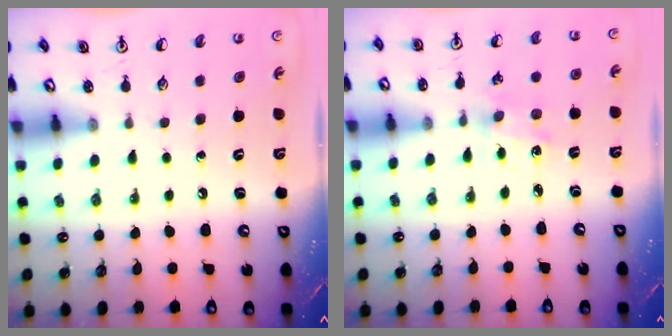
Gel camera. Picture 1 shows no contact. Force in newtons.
{"total": 2.3, "press": 2.2, "slide": 0.4}